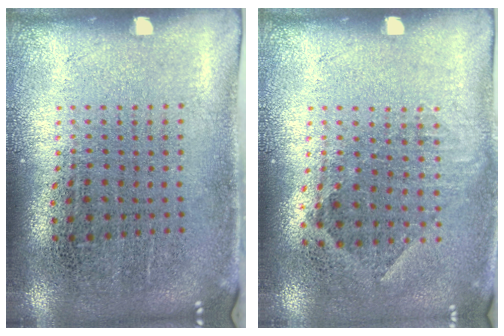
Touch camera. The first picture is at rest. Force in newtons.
{"total": 0.9, "press": 0.7, "slide": 0.5}